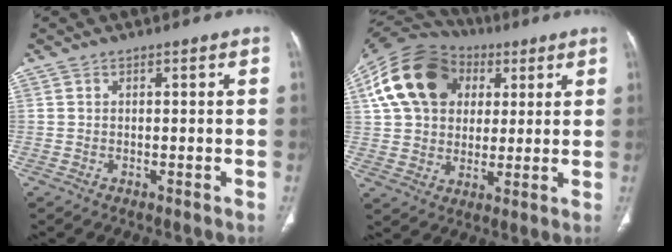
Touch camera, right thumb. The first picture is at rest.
{"total": 19.6, "force": [6.2, 14.7, 11.4], "torque": [-0.204, 0.017, 0.105]}